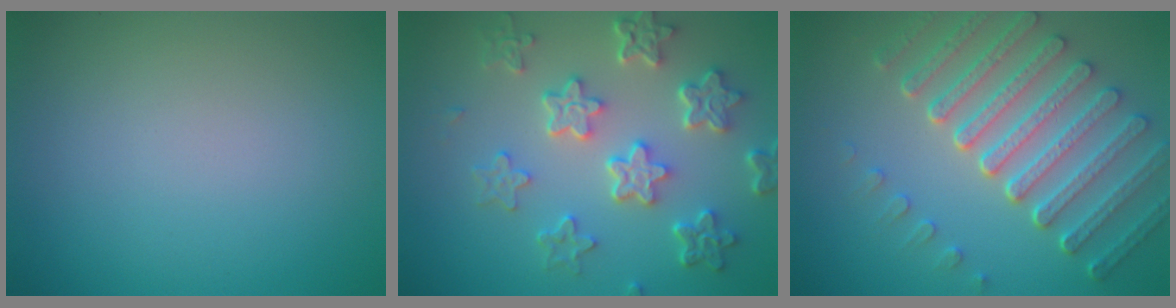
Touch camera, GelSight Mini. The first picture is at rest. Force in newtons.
{"total": 6.1, "press": 4.6, "slide": 4.0}
{"total": 7.0, "press": 5.3, "slide": 4.6}